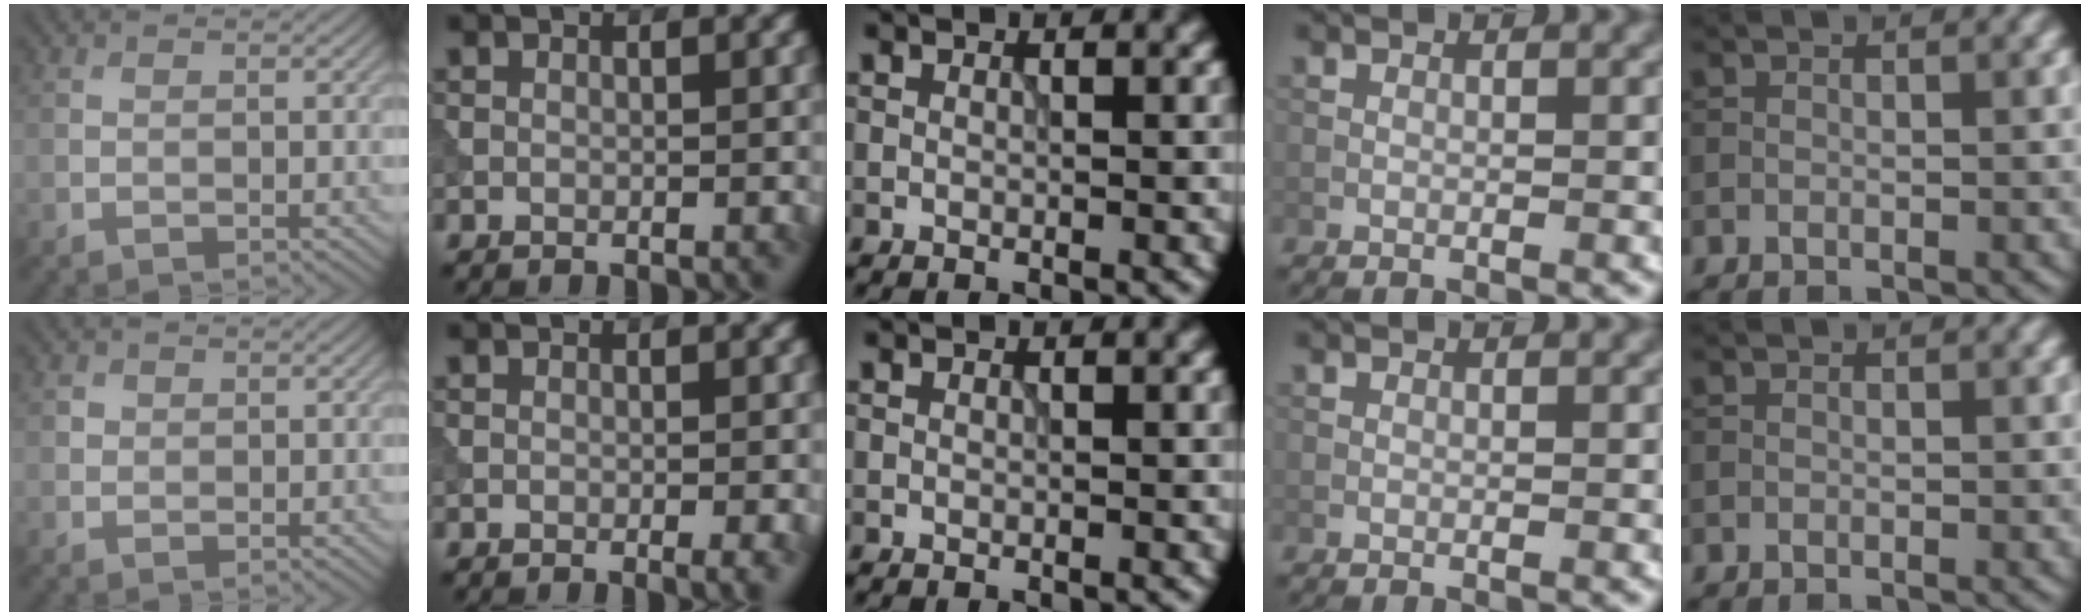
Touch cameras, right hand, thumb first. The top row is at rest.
{"thumb": {"total": 1.0, "force": [0.3, 0.9, 0.2], "torque": [-0.003, 0.000, 0.002]}, "index": {"total": 2.7, "force": [-0.9, 1.2, 2.3], "torque": [-0.011, 0.003, -0.003]}}